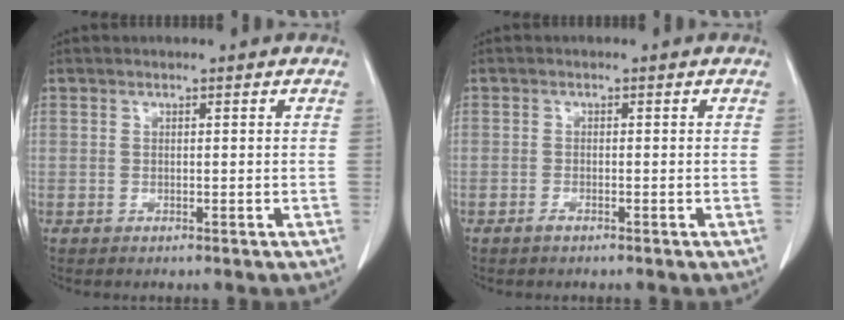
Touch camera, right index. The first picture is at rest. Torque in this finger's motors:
{"motor_torque": [0.14, -0.10, 0.05, 0.02]}